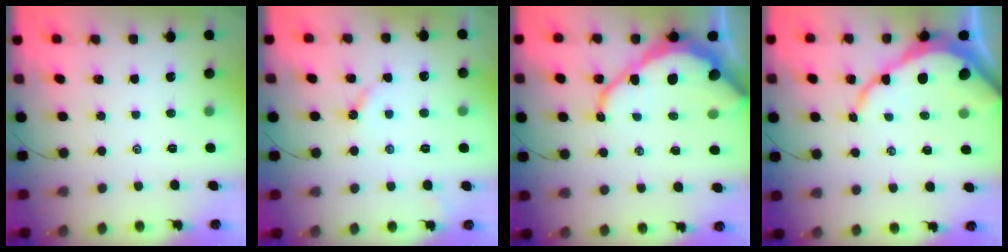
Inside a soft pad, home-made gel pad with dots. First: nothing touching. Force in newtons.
{"total": 3.0, "press": 3.0, "slide": 0.3}
{"total": 14.0, "press": 13.9, "slide": 1.5}
{"total": 10.2, "press": 10.1, "slide": 1.1}